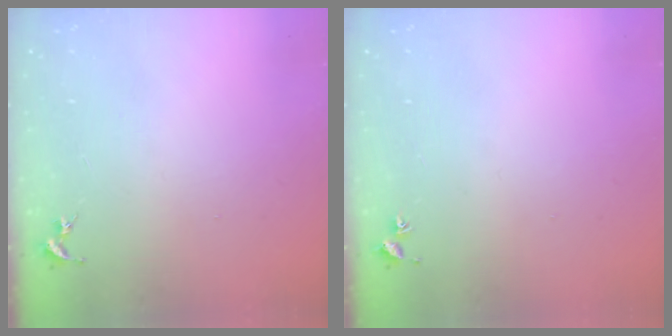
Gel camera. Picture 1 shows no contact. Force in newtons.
{"total": 2.0, "press": 2.0, "slide": 0.2}